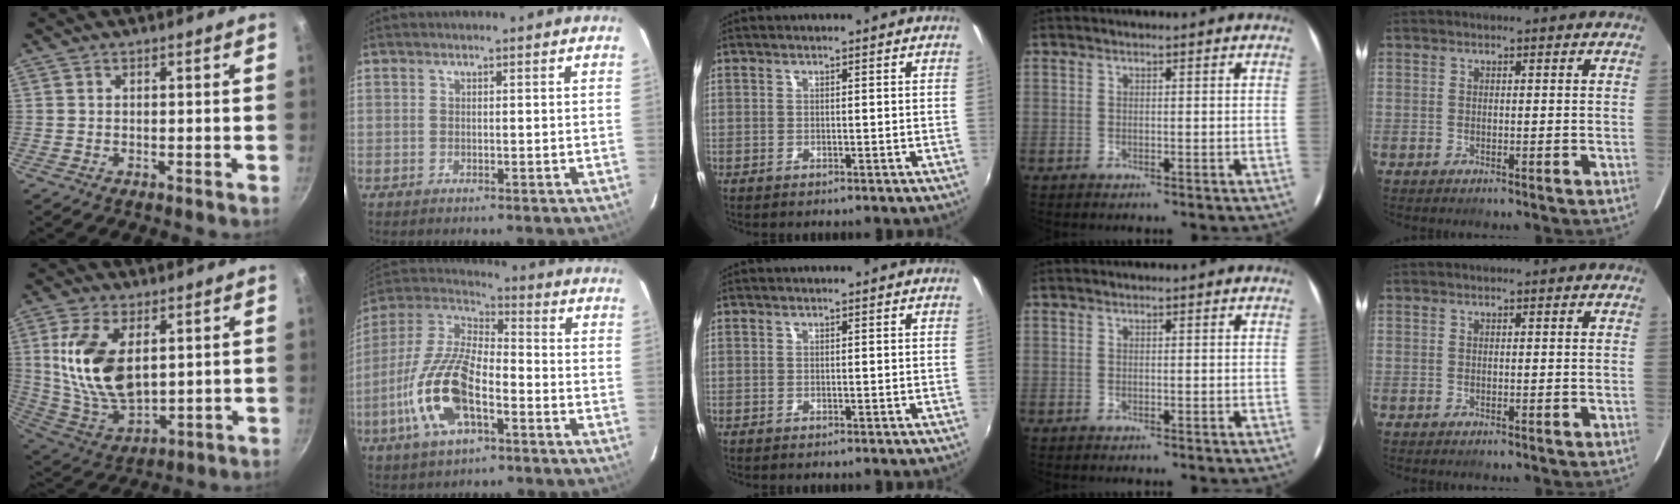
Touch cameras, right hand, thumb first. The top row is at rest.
{"thumb": {"total": 16.4, "force": [3.8, 9.0, 13.2], "torque": [-0.245, -0.027, 0.086]}, "index": {"total": 16.9, "force": [-6.4, 7.0, 14.0], "torque": [-0.299, -0.006, -0.128]}}